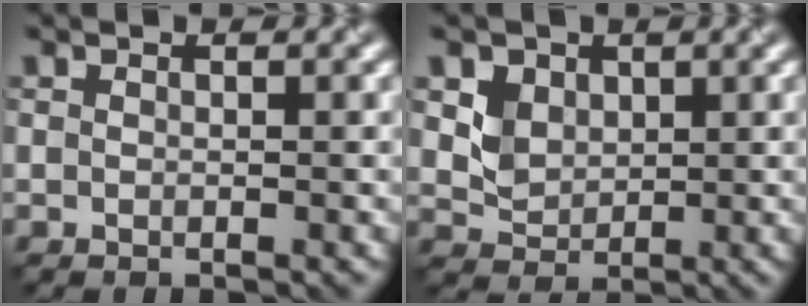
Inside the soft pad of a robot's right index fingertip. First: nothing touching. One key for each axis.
{"total": 2.6, "fx": 1.0, "fy": 2.2, "fz": 1.1, "tx": -0.025, "ty": -0.014, "tz": 0.025}